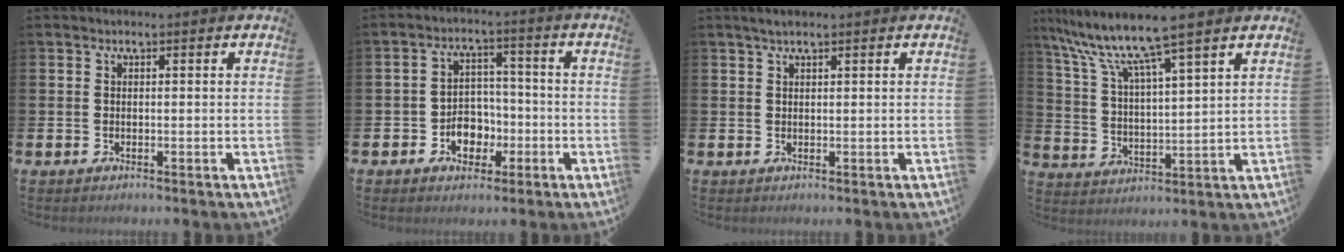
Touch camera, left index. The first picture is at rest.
{"total": 4.8, "force": [-1.9, 4.0, 2.0], "torque": [-0.034, 0.004, -0.040]}
{"total": 1.7, "force": [1.2, 0.4, 1.1], "torque": [-0.018, 0.003, 0.021]}
{"total": 9.4, "force": [7.8, 0.4, 5.1], "torque": [-0.130, -0.037, 0.132]}